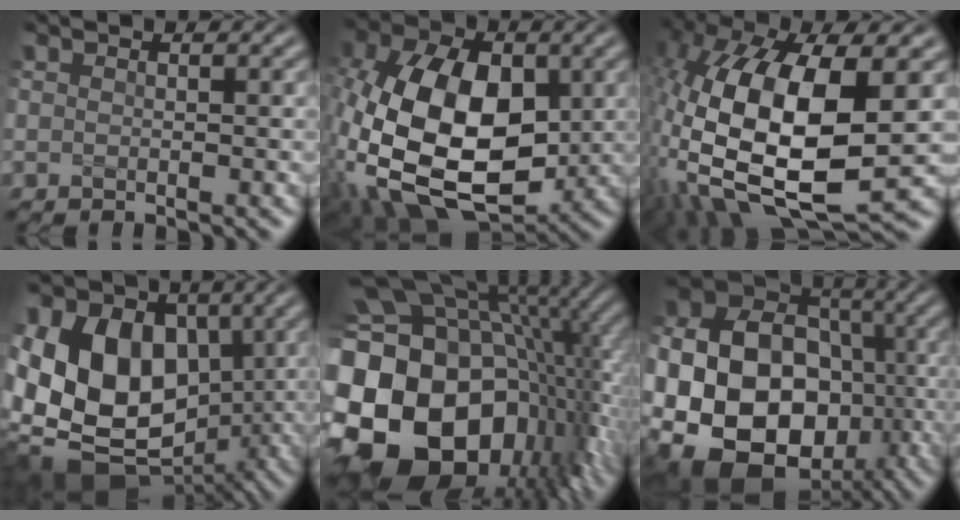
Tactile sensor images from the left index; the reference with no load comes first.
{"total": 14.8, "force": [-0.9, 9.6, 11.2], "torque": [-0.237, -0.005, -0.025]}
{"total": 15.2, "force": [-0.1, 6.8, 13.6], "torque": [-0.291, -0.010, 0.003]}
{"total": 19.1, "force": [-0.1, 14.8, 12.1], "torque": [-0.222, 0.021, -0.021]}
{"total": 19.8, "force": [-1.4, 14.3, 13.6], "torque": [-0.288, -0.014, -0.020]}
{"total": 19.9, "force": [-4.7, 16.0, 10.9], "torque": [-0.199, -0.031, -0.110]}